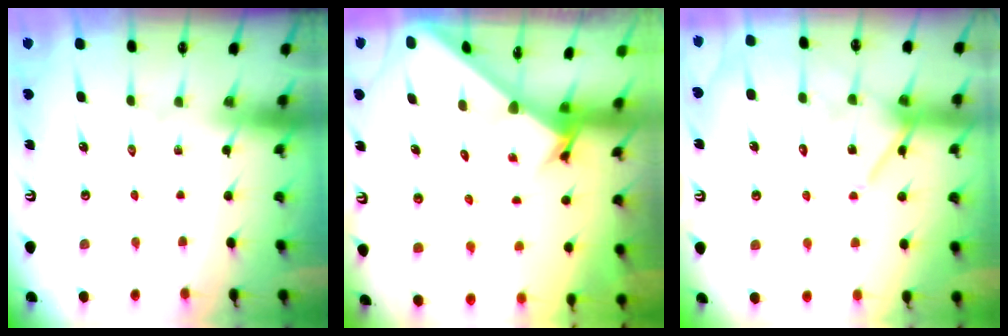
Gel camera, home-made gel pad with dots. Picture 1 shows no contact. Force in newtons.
{"total": 2.2, "press": 2.2, "slide": 0.1}
{"total": 14.1, "press": 14.1, "slide": 1.1}